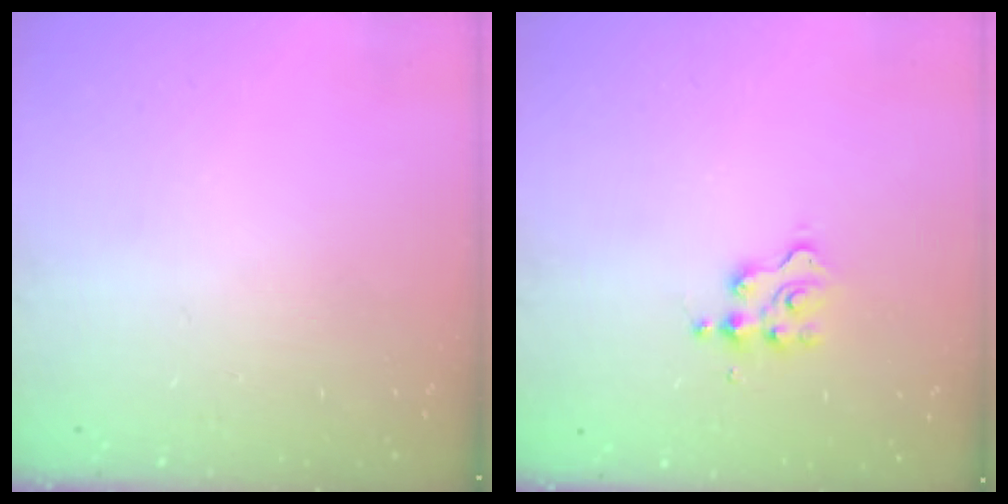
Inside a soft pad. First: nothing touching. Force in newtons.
{"total": 2.9, "press": 2.9, "slide": 0.2}